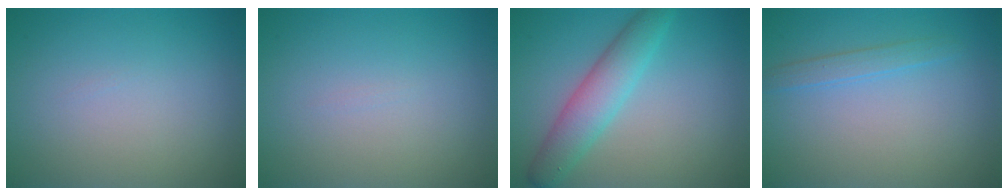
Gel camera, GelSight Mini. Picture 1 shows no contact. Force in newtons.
{"total": 0.0}
{"total": 4.2, "press": 4.2, "slide": 0.2}
{"total": 1.3, "press": 1.3, "slide": 0.1}